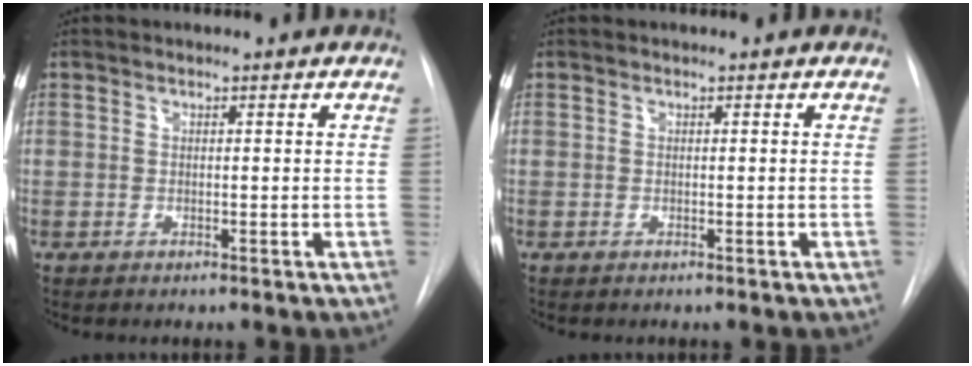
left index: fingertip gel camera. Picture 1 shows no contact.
{"total": 0.0}